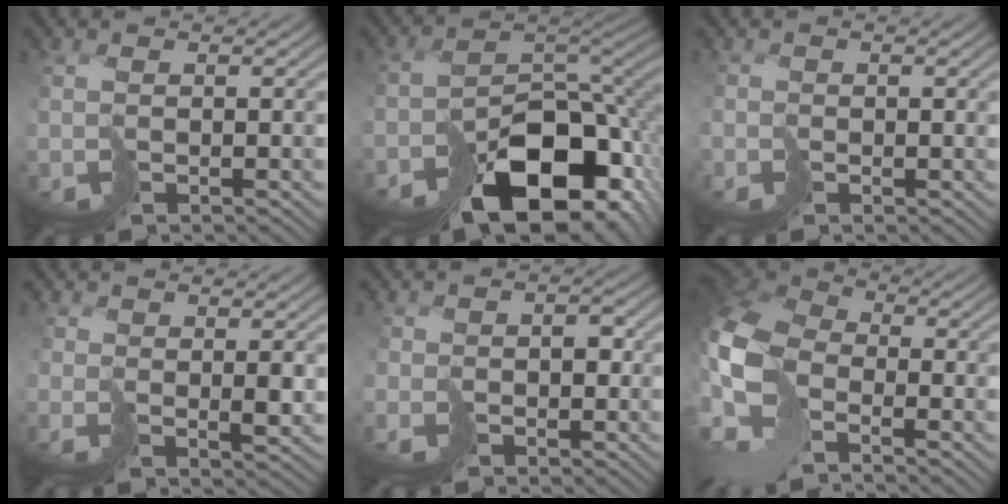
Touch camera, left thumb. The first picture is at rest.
{"total": 14.7, "force": [-8.6, 8.4, 8.5], "torque": [-0.121, -0.035, -0.125]}
{"total": 1.1, "force": [-0.4, 0.3, -0.9], "torque": [0.025, -0.003, -0.015]}
{"total": 1.5, "force": [1.3, 0.4, 0.5], "torque": [-0.008, -0.004, 0.030]}
{"total": 2.4, "force": [-0.8, 2.2, 0.1], "torque": [0.011, 0.002, -0.020]}
{"total": 11.5, "force": [-3.6, 7.5, 7.9], "torque": [-0.204, -0.011, -0.074]}